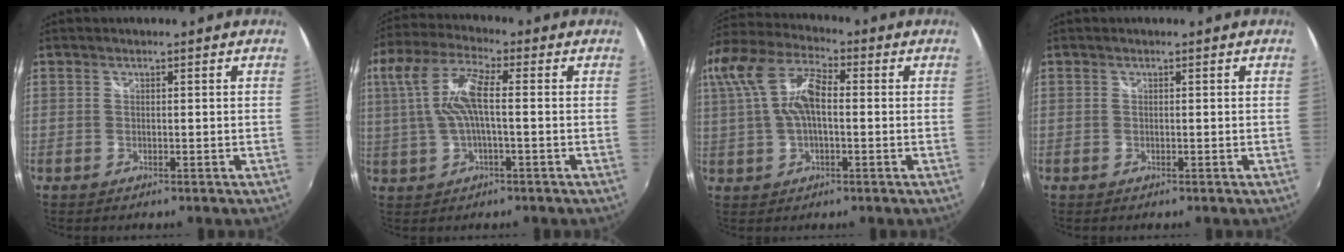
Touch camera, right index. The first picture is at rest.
{"total": 10.2, "force": [0.6, 2.8, 9.8], "torque": [-0.196, 0.008, 0.016]}
{"total": 12.8, "force": [1.7, 6.1, 11.1], "torque": [-0.218, 0.017, 0.028]}
{"total": 0.0}